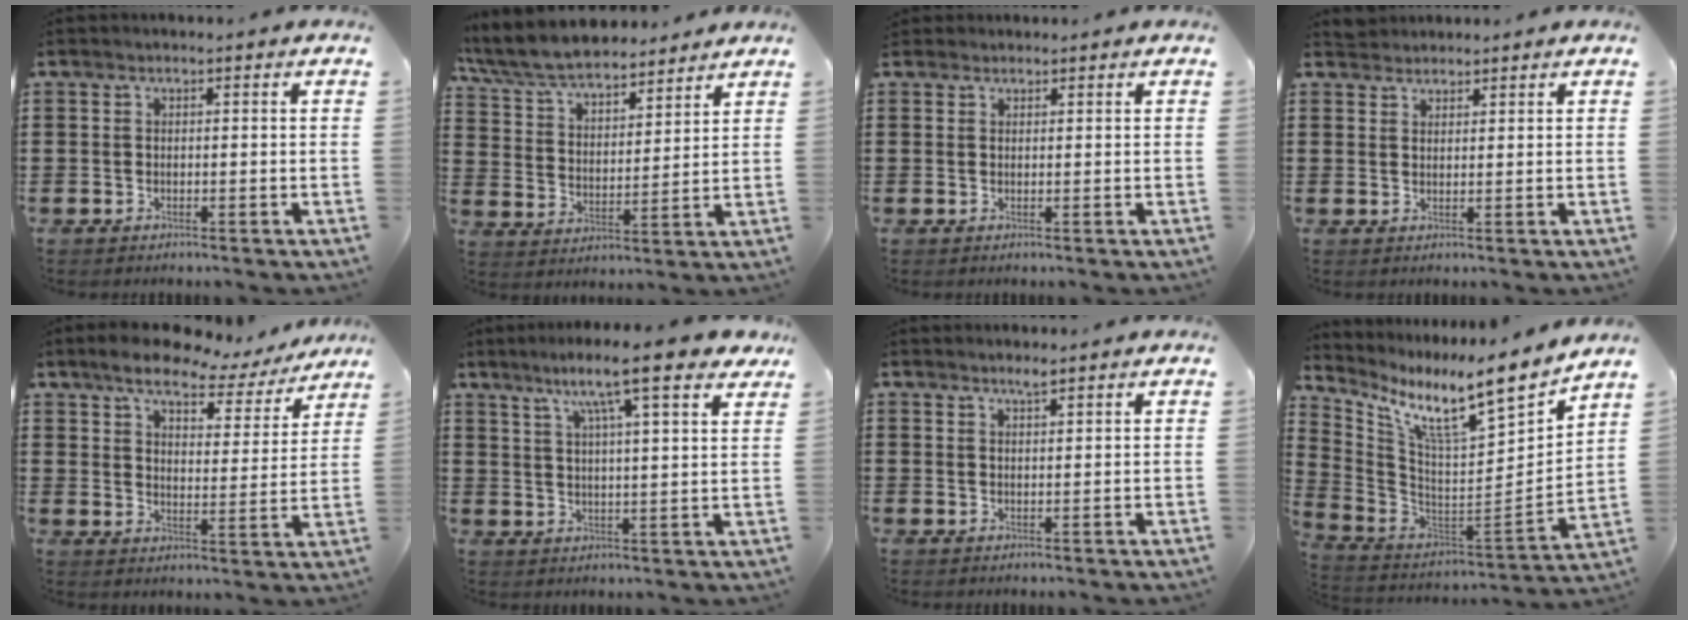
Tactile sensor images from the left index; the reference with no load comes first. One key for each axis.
{"total": 8.1, "fx": 7.5, "fy": 1.5, "fz": 2.7, "tx": -0.085, "ty": -0.035, "tz": 0.135}
{"total": 1.2, "fx": 1.0, "fy": 0.5, "fz": 0.0, "tx": -0.004, "ty": 0.003, "tz": 0.021}
{"total": 1.9, "fx": 1.8, "fy": 0.6, "fz": -0.3, "tx": 0.000, "ty": 0.003, "tz": 0.037}
{"total": 7.3, "fx": 6.3, "fy": 2.0, "fz": 3.0, "tx": -0.073, "ty": -0.032, "tz": 0.104}
{"total": 9.6, "fx": 6.9, "fy": 0.8, "fz": 6.6, "tx": -0.127, "ty": -0.023, "tz": 0.110}
{"total": 1.6, "fx": 1.4, "fy": 0.1, "fz": 0.7, "tx": -0.017, "ty": 0.000, "tz": 0.026}
{"total": 11.8, "fx": 8.1, "fy": 1.5, "fz": 8.4, "tx": -0.169, "ty": -0.067, "tz": 0.126}